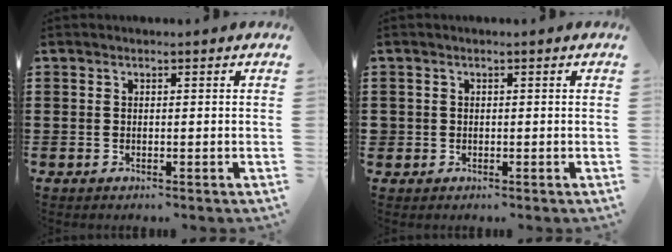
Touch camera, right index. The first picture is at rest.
{"total": 1.0, "force": [-0.2, 0.9, 0.1], "torque": [-0.004, 0.004, -0.007]}